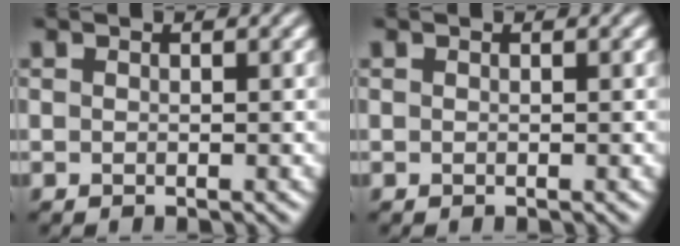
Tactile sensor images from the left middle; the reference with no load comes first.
{"total": 0.0}